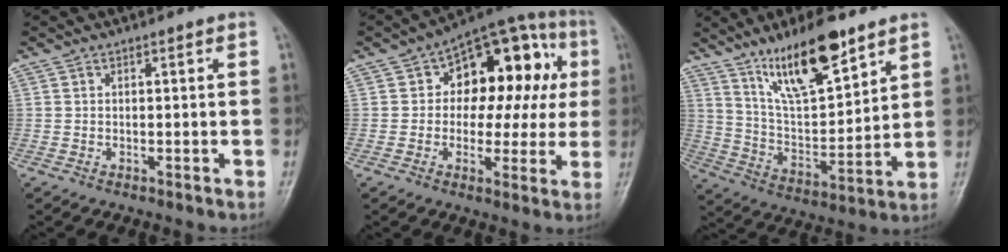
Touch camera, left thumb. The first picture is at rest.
{"total": 18.5, "force": [3.3, 11.6, 14.0], "torque": [-0.118, 0.038, 0.040]}
{"total": 15.8, "force": [10.7, 4.6, 10.7], "torque": [-0.163, -0.063, 0.205]}